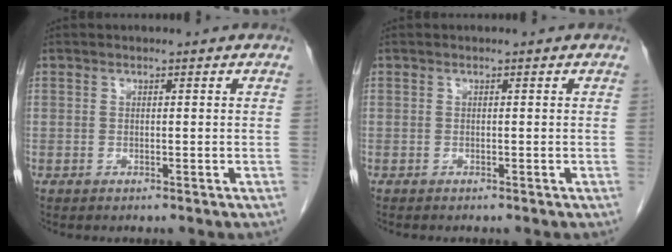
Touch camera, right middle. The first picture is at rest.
{"total": 0.5, "force": [-0.5, 0.1, 0.1], "torque": [-0.005, -0.001, -0.008]}